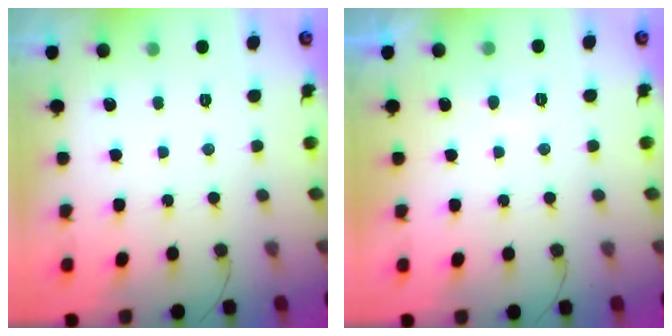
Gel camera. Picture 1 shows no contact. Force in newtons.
{"total": 4.7, "press": 4.6, "slide": 0.5}